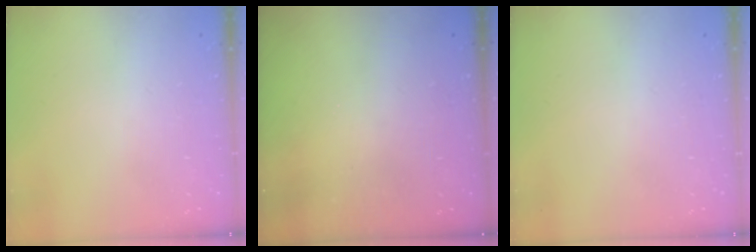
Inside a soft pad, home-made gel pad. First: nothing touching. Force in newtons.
{"total": 3.2, "press": 3.2, "slide": 0.1}
{"total": 0.0}